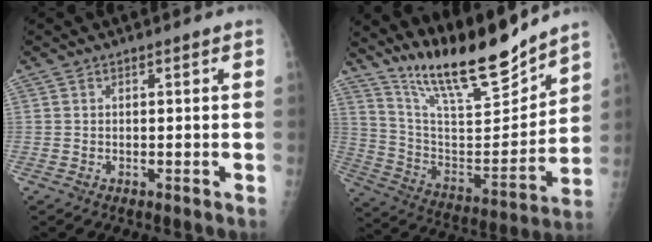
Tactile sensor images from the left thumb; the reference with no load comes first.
{"total": 19.9, "force": [17.0, 3.4, 9.7], "torque": [-0.129, -0.108, 0.303]}